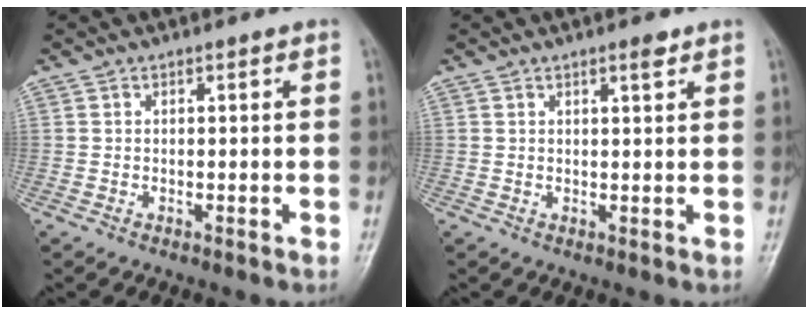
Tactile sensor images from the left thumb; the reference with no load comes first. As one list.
[{"total": 2.0, "force": [1.3, 0.4, 1.4], "torque": [-0.020, -0.007, 0.021]}]